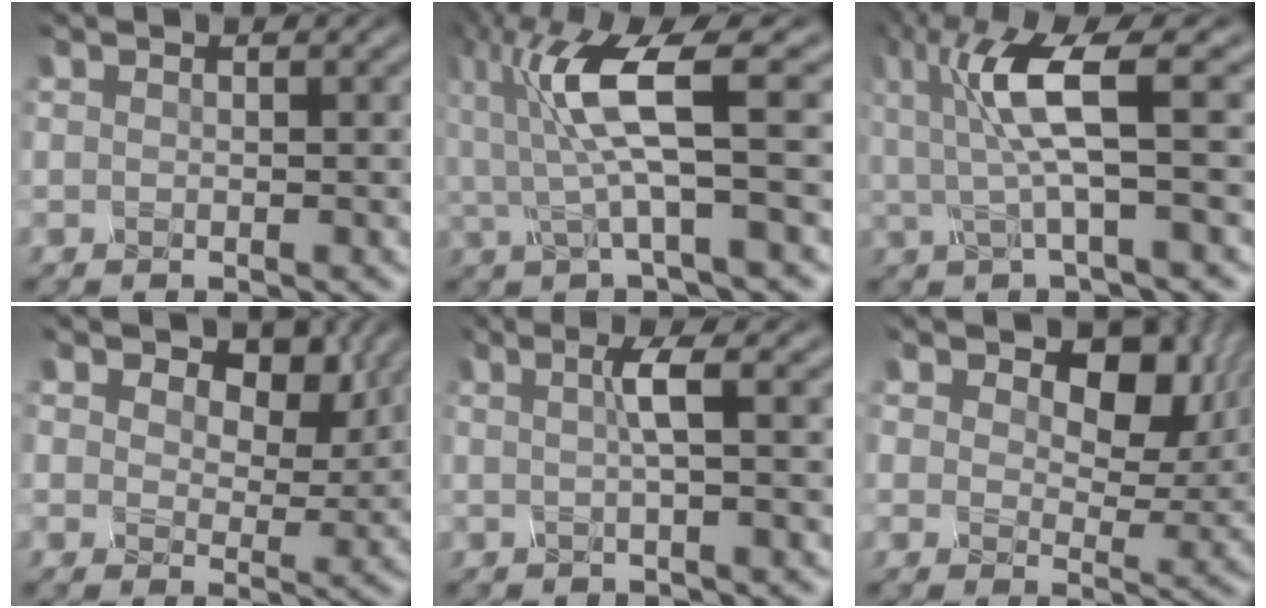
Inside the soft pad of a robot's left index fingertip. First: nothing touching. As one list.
[{"total": 6.3, "force": [0.4, 1.0, 6.2], "torque": [-0.132, 0.003, 0.008]}, {"total": 5.7, "force": [0.4, 0.8, 5.6], "torque": [-0.117, -0.001, 0.010]}, {"total": 7.1, "force": [3.7, 4.5, 4.1], "torque": [-0.069, 0.002, 0.044]}, {"total": 1.9, "force": [-0.4, 0.3, 1.8], "torque": [-0.028, 0.002, -0.011]}, {"total": 8.6, "force": [3.2, 5.6, 5.6], "torque": [-0.085, -0.002, 0.048]}]